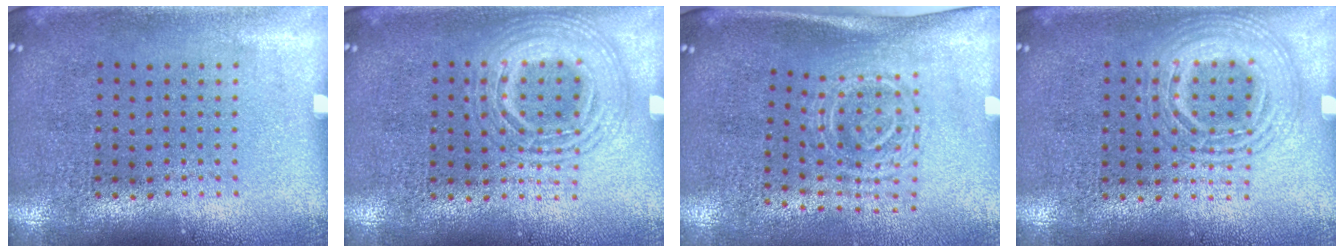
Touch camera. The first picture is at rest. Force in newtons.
{"total": 2.8, "press": 2.8, "slide": 0.3}
{"total": 1.7, "press": 1.3, "slide": 1.2}
{"total": 2.3, "press": 2.3, "slide": 0.3}